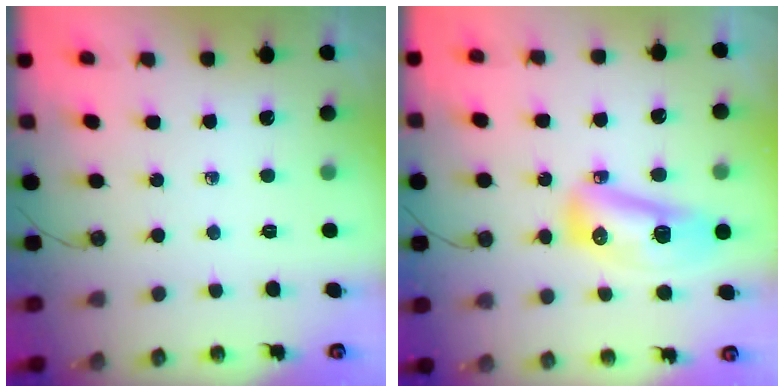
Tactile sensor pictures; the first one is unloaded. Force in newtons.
{"total": 12.3, "press": 12.2, "slide": 1.7}